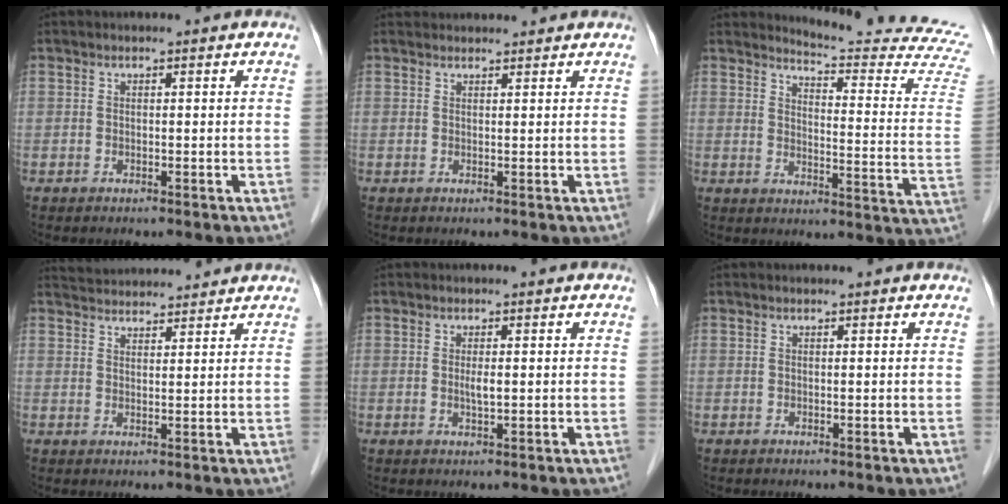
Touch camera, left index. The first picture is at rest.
{"total": 4.7, "force": [4.6, 0.8, 0.7], "torque": [-0.007, 0.036, 0.060]}
{"total": 17.1, "force": [16.8, -1.8, 2.6], "torque": [-0.035, -0.158, 0.177]}
{"total": 9.0, "force": [8.8, 0.9, 1.9], "torque": [-0.036, 0.033, 0.129]}
{"total": 1.4, "force": [0.1, 0.2, 1.4], "torque": [-0.030, -0.002, 0.004]}
{"total": 1.3, "force": [1.3, 0.1, 0.3], "torque": [-0.013, 0.008, 0.013]}